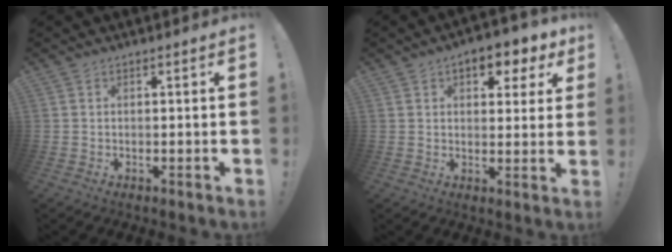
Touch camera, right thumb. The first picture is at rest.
{"total": 7.3, "force": [3.6, 4.3, 4.7], "torque": [-0.051, -0.017, 0.060]}